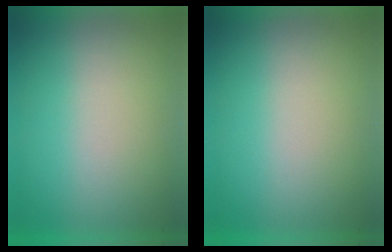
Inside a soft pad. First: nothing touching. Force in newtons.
{"total": 0.0}